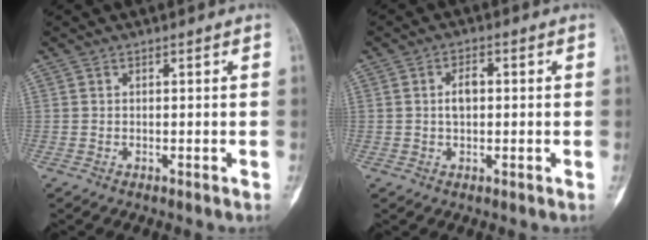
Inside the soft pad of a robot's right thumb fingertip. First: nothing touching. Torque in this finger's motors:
{"motor_torque": [-0.38, 0.66, -0.05, 0.01, 0.12]}